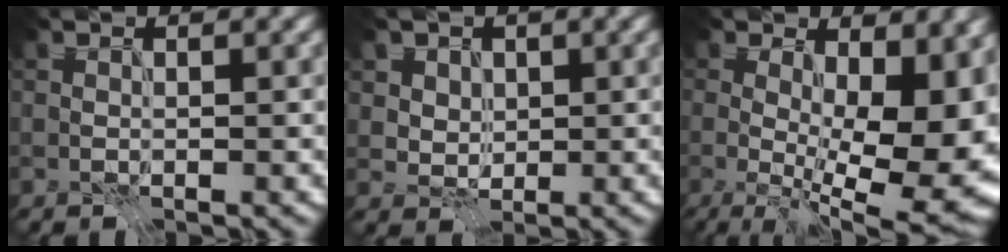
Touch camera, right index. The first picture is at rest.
{"total": 2.4, "force": [1.1, 2.1, 0.6], "torque": [-0.016, -0.015, 0.038]}
{"total": 15.8, "force": [0.3, 6.8, 14.2], "torque": [-0.152, 0.006, 0.031]}